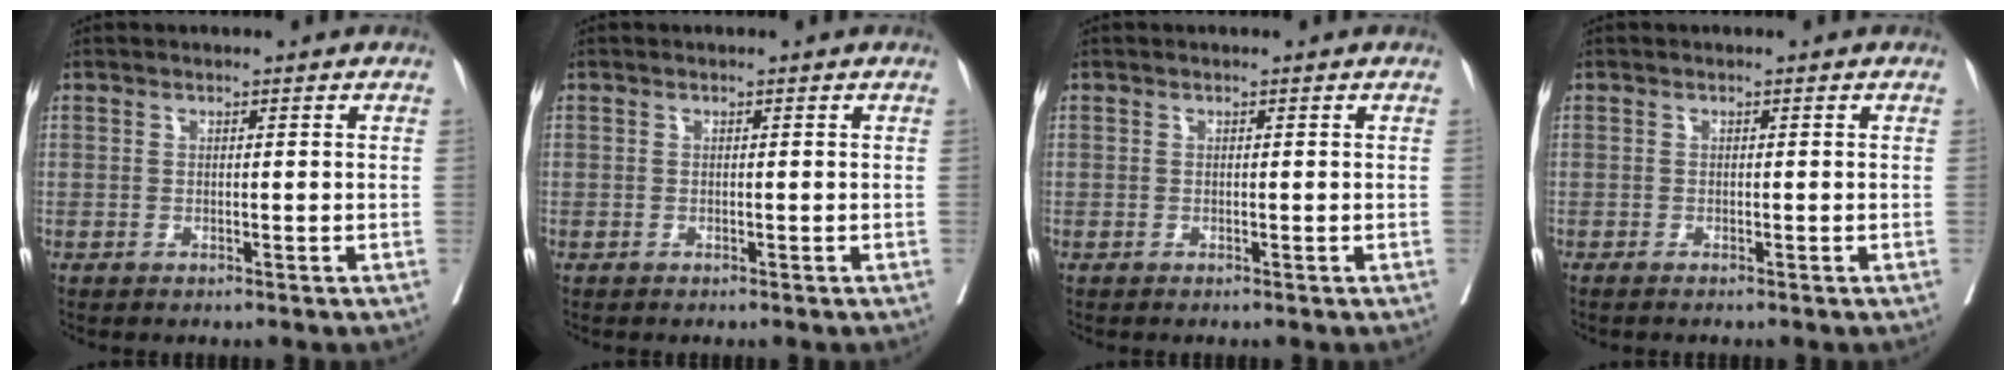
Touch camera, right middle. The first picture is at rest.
{"total": 0.5, "force": [-0.1, 0.5, -0.1], "torque": [0.008, 0.006, -0.003]}
{"total": 0.0}
{"total": 0.8, "force": [-0.7, -0.1, 0.4], "torque": [-0.005, 0.001, -0.010]}